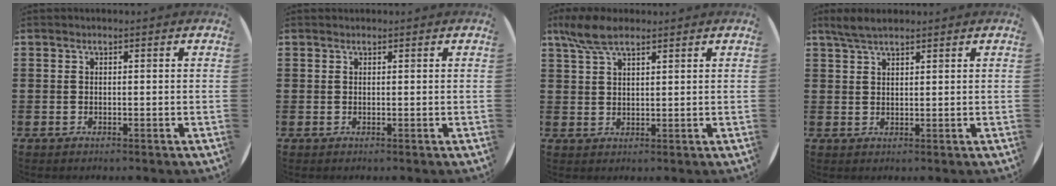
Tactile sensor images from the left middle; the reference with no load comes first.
{"total": 0.0}
{"total": 5.4, "force": [4.1, 1.8, 3.1], "torque": [-0.069, 0.000, 0.075]}
{"total": 3.1, "force": [2.5, 0.8, 1.7], "torque": [-0.038, 0.006, 0.046]}